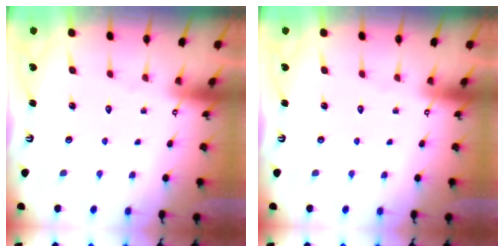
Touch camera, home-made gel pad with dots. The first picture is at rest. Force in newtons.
{"total": 0.0}